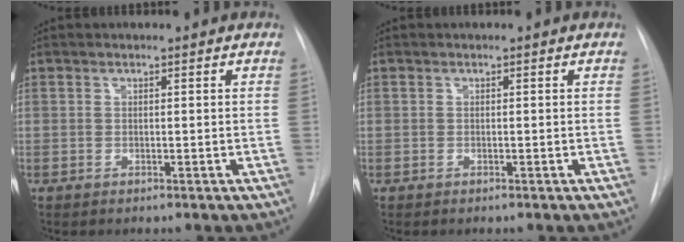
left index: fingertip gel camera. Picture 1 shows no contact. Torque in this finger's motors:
{"motor_torque": [0.00, 0.00, 0.00, 0.00]}